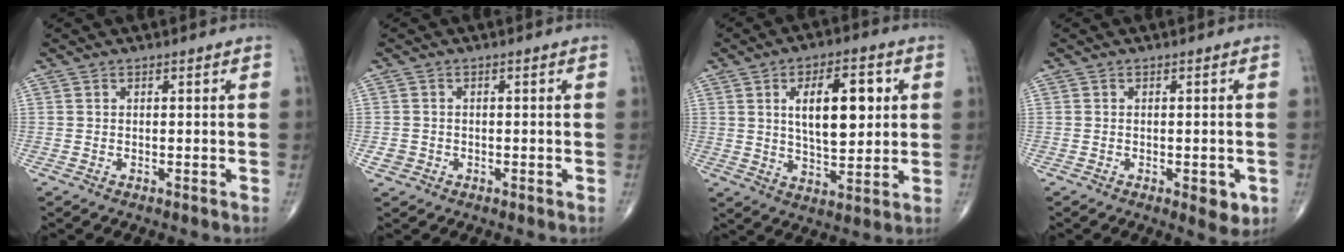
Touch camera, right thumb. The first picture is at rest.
{"total": 1.8, "force": [-0.6, 1.6, 0.4], "torque": [-0.003, 0.006, -0.009]}
{"total": 13.4, "force": [3.1, 6.3, 11.5], "torque": [-0.158, -0.008, 0.055]}
{"total": 3.9, "force": [-1.3, 1.7, 3.3], "torque": [-0.029, -0.005, -0.013]}